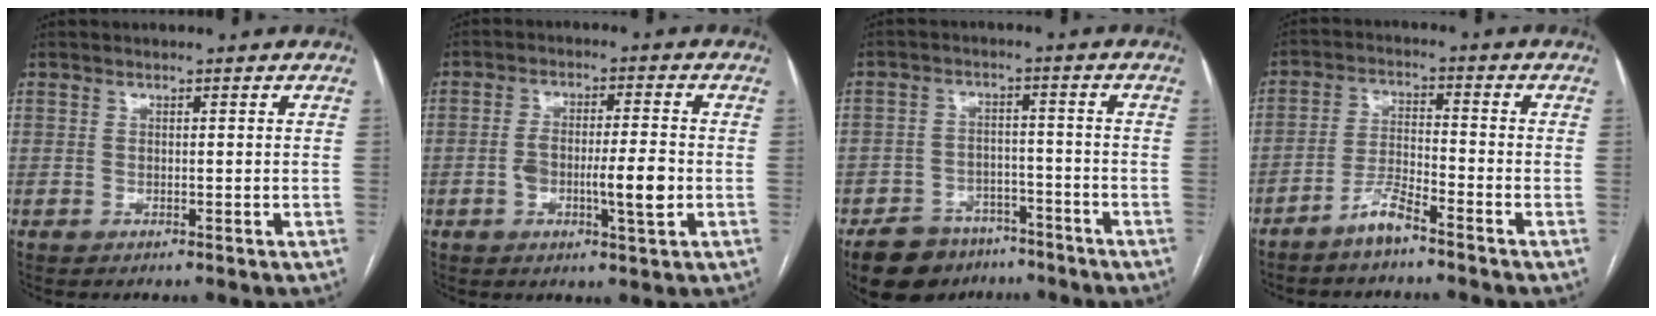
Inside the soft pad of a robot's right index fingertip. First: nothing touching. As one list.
[{"total": 7.4, "force": [-1.7, 1.1, 7.1], "torque": [-0.124, 0.004, -0.027]}, {"total": 10.7, "force": [-8.3, 5.9, 3.2], "torque": [-0.052, 0.007, -0.130]}, {"total": 5.0, "force": [-4.0, 0.4, 2.9], "torque": [-0.060, -0.004, -0.082]}]